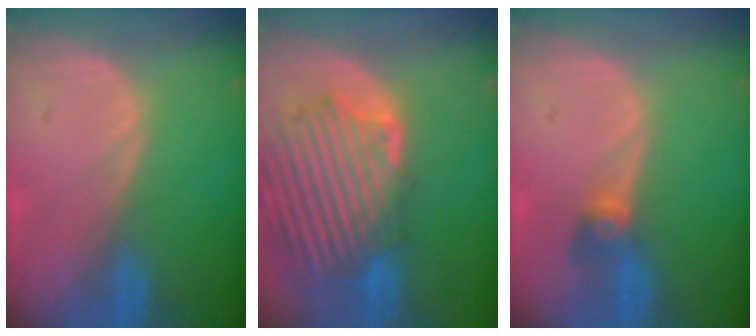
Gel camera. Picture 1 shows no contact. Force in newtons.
{"total": 13.1, "press": 11.5, "slide": 6.4}
{"total": 2.7, "press": 2.6, "slide": 0.5}